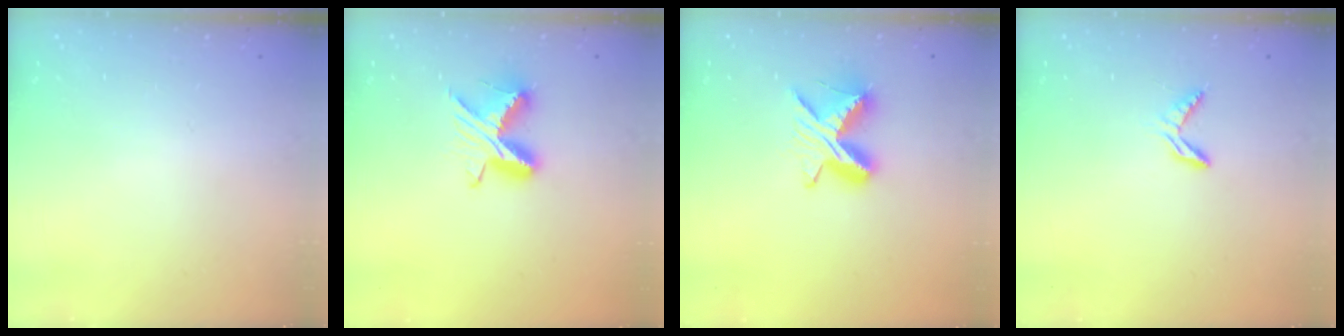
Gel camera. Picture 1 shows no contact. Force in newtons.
{"total": 9.2, "press": 9.2, "slide": 0.4}
{"total": 9.6, "press": 9.6, "slide": 0.5}
{"total": 4.5, "press": 4.5, "slide": 0.3}